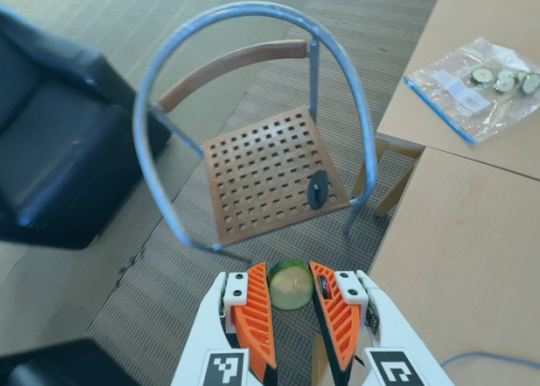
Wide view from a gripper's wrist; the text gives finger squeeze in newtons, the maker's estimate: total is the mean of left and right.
{"total": 8.1, "left": 7.8, "right": 8.4}